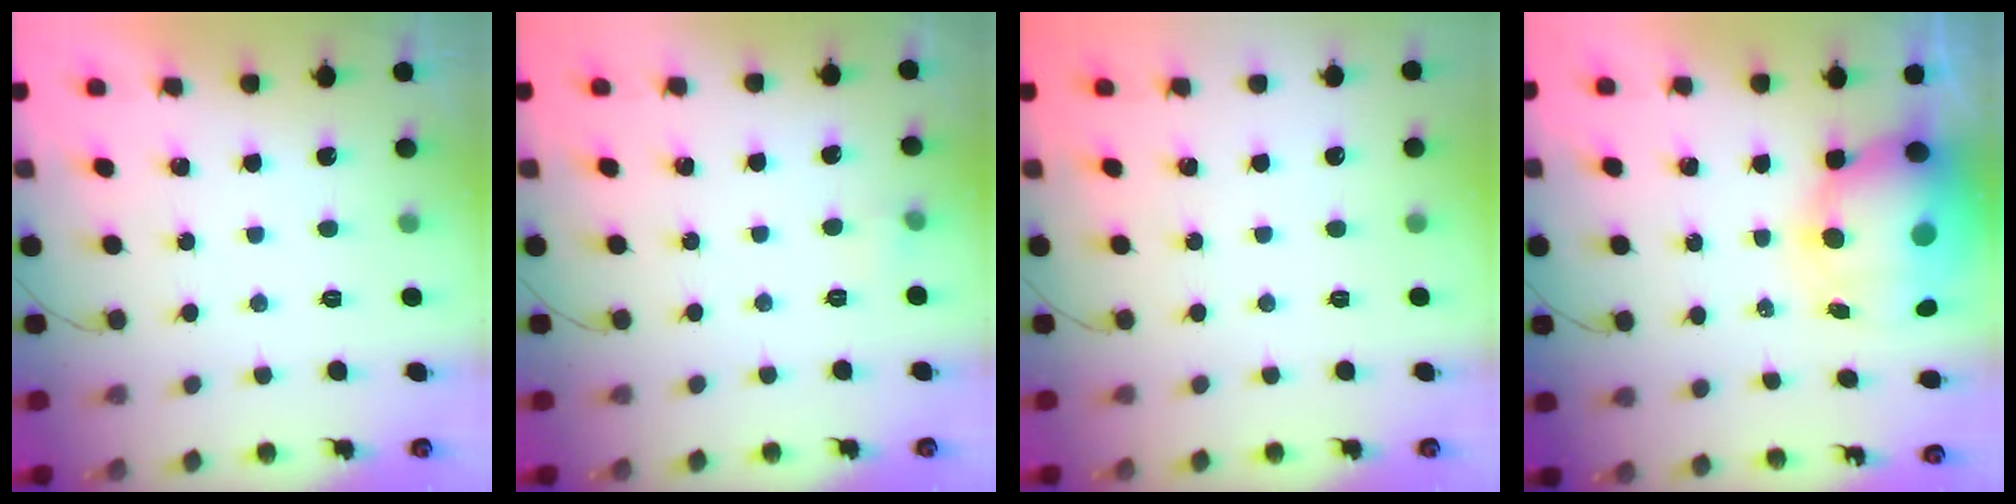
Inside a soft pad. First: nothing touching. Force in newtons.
{"total": 3.2, "press": 3.0, "slide": 1.2}
{"total": 0.0}
{"total": 13.2, "press": 12.9, "slide": 2.8}